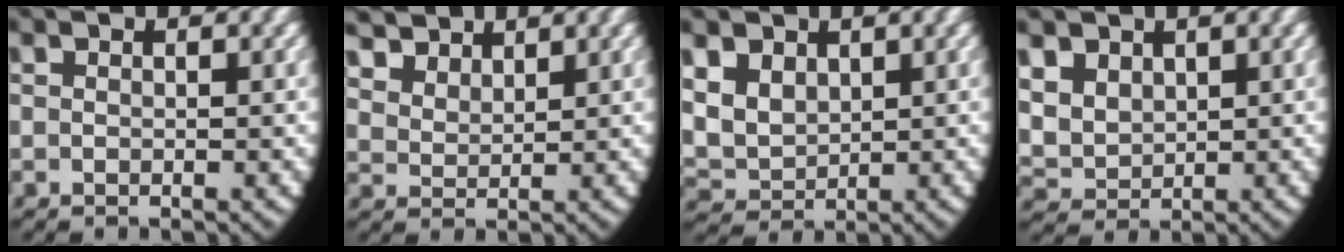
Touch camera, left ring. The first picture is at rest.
{"total": 4.2, "force": [3.0, 2.4, 1.6], "torque": [-0.041, -0.004, 0.060]}
{"total": 7.5, "force": [1.4, 6.6, 3.2], "torque": [-0.116, -0.026, 0.033]}
{"total": 6.1, "force": [1.4, 5.4, 2.5], "torque": [-0.092, -0.023, 0.037]}